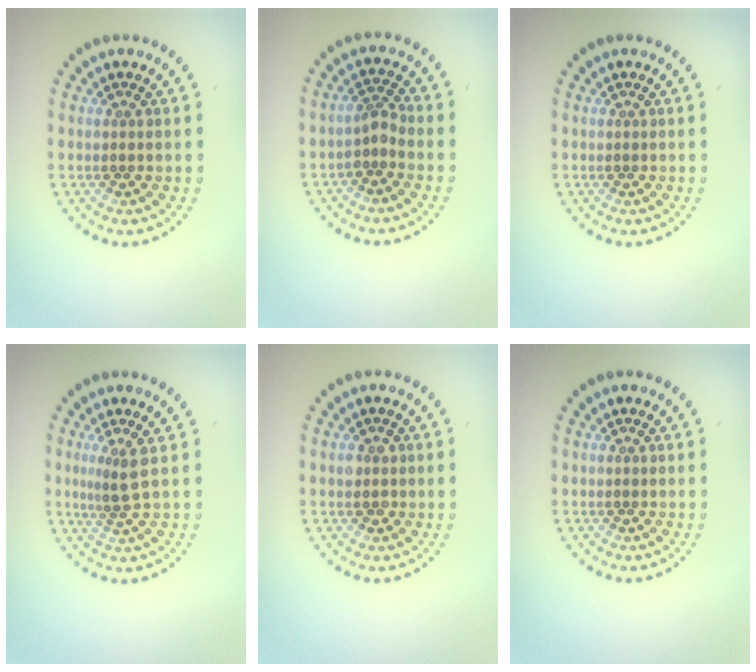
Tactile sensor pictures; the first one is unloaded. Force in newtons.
{"total": 1.8, "press": 1.4, "slide": 1.2}
{"total": 0.0}
{"total": 2.1, "press": 1.5, "slide": 1.5}
{"total": 1.3, "press": 1.2, "slide": 0.3}
{"total": 0.0}